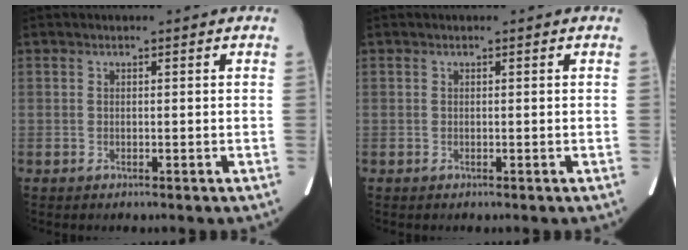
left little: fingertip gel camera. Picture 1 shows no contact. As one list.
[{"total": 0.0}]